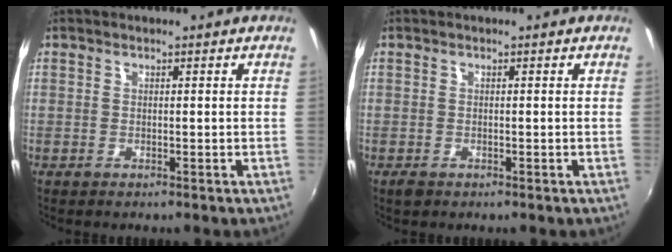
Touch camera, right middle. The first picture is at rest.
{"total": 1.5, "force": [-1.0, 0.8, 0.7], "torque": [-0.014, -0.005, -0.019]}